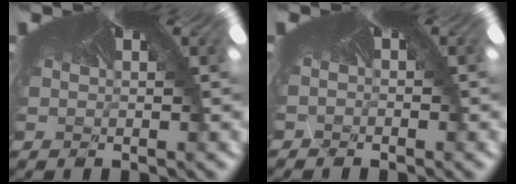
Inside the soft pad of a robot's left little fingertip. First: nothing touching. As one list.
[{"total": 1.8, "force": [-1.6, 0.9, 0.2], "torque": [-0.014, -0.028, -0.010]}]